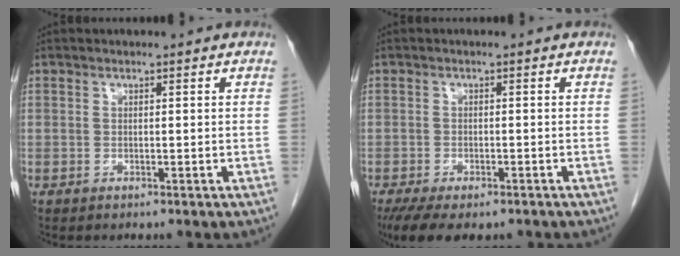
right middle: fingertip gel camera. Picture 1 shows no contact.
{"total": 8.4, "force": [-6.1, 3.2, 4.8], "torque": [-0.077, -0.014, -0.092]}